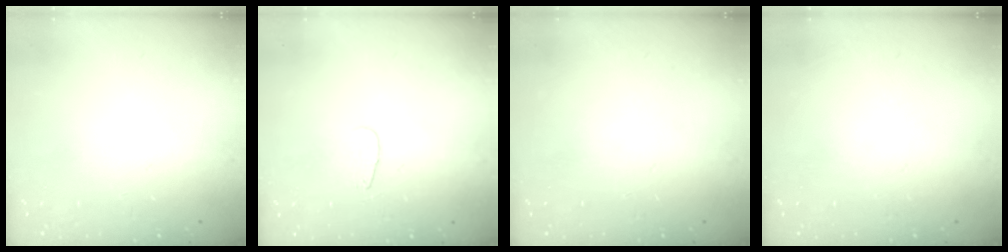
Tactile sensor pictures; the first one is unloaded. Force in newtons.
{"total": 2.8, "press": 2.8, "slide": 0.2}
{"total": 0.0}
{"total": 0.0}